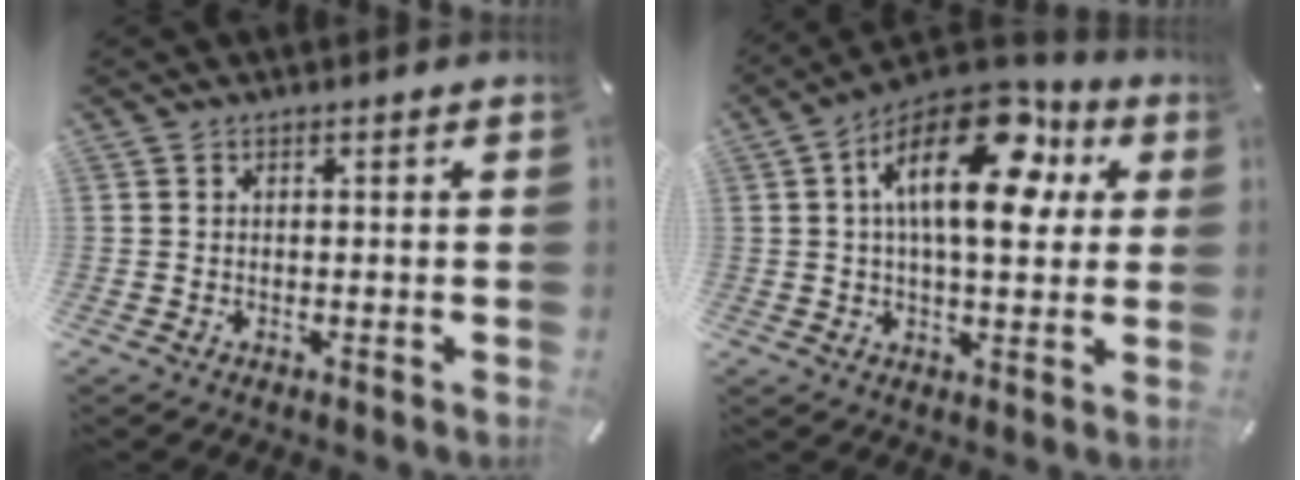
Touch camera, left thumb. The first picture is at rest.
{"total": 21.1, "force": [7.1, 10.6, 16.8], "torque": [-0.281, -0.027, 0.113]}